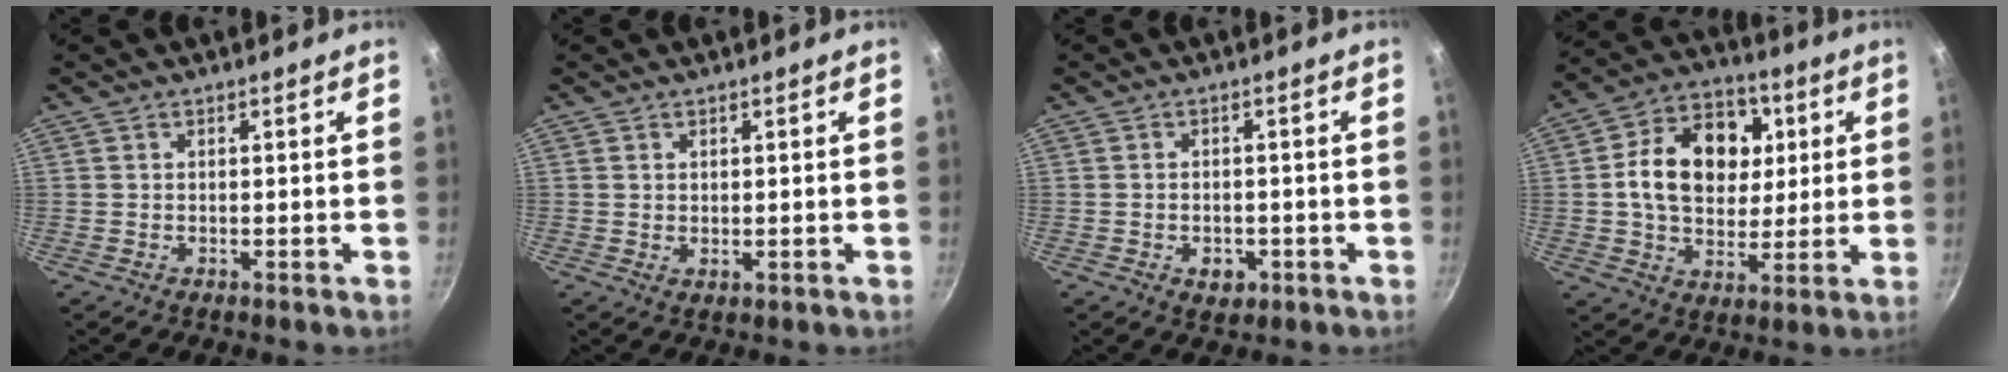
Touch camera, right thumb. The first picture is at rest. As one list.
[{"total": 1.0, "force": [0.5, 0.7, 0.6], "torque": [-0.006, -0.010, 0.004]}, {"total": 3.7, "force": [-1.4, 2.6, 2.2], "torque": [-0.027, 0.010, -0.012]}, {"total": 17.6, "force": [3.2, 13.2, 11.1], "torque": [-0.147, 0.011, 0.043]}]